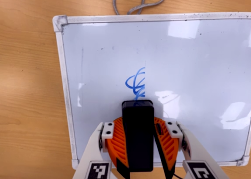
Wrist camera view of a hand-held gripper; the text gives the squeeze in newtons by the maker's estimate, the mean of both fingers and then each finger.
{"total": 10.4, "left": 9.6, "right": 11.2}